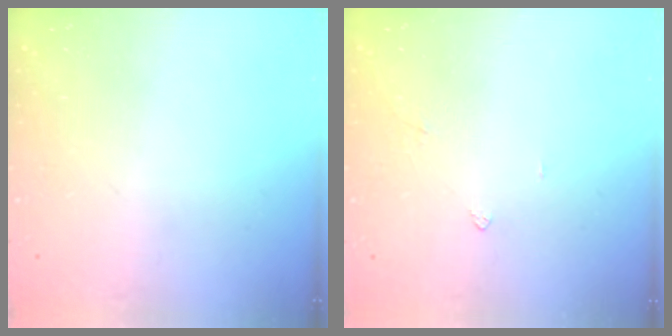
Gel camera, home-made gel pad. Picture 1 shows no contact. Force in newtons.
{"total": 1.9, "press": 1.8, "slide": 0.4}